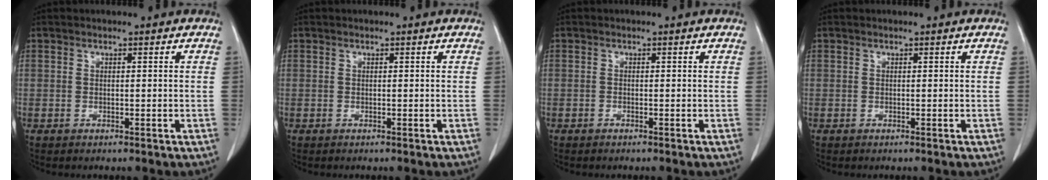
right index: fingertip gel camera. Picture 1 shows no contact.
{"total": 0.0}
{"total": 0.0}
{"total": 0.0}